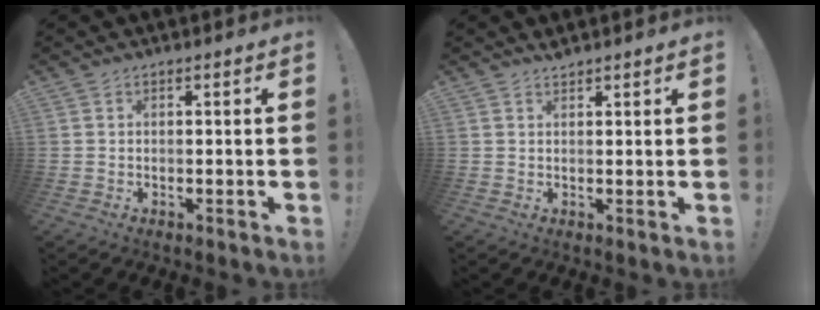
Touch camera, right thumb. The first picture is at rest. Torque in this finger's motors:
{"motor_torque": [0.04, 0.10, 0.06, -0.12, 0.05]}